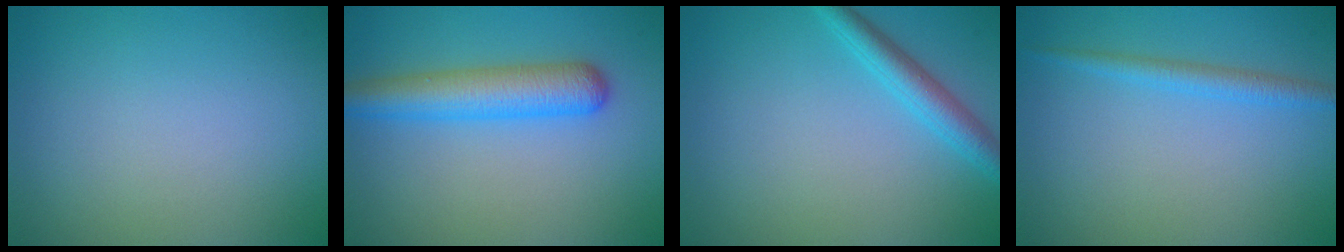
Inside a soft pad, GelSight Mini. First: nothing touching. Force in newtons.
{"total": 4.7, "press": 4.7, "slide": 0.1}
{"total": 2.7, "press": 2.7, "slide": 0.0}
{"total": 1.8, "press": 1.8, "slide": 0.1}